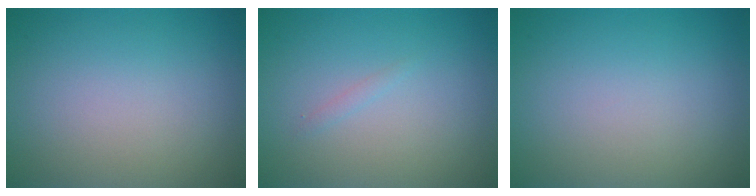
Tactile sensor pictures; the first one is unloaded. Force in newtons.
{"total": 0.6, "press": 0.6, "slide": 0.0}
{"total": 0.0}